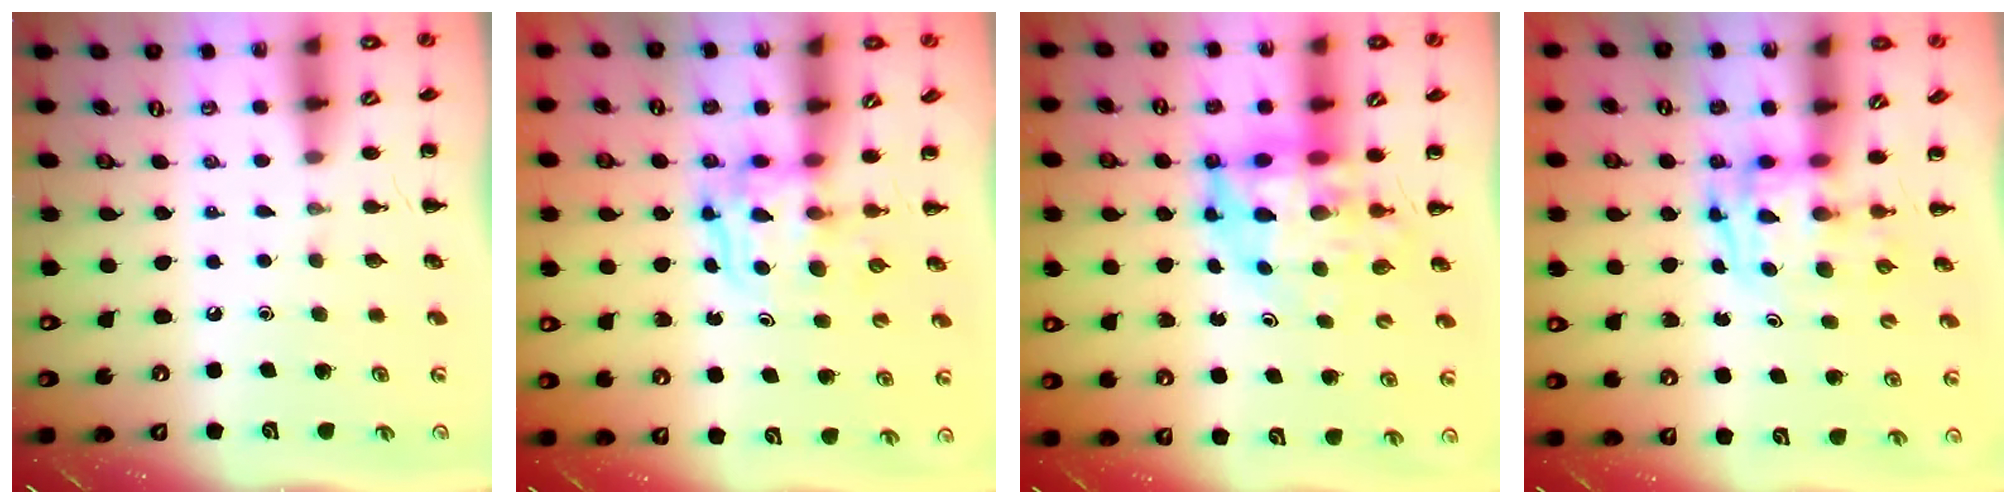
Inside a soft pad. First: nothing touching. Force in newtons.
{"total": 3.3, "press": 3.3, "slide": 0.2}
{"total": 8.2, "press": 7.8, "slide": 2.4}
{"total": 3.3, "press": 3.3, "slide": 0.5}